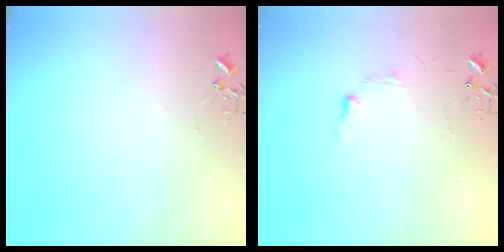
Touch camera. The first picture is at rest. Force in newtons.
{"total": 6.4, "press": 6.3, "slide": 0.9}